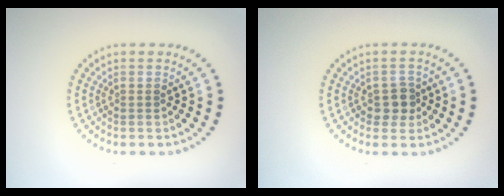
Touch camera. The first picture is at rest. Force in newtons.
{"total": 1.7, "press": 1.6, "slide": 0.8}